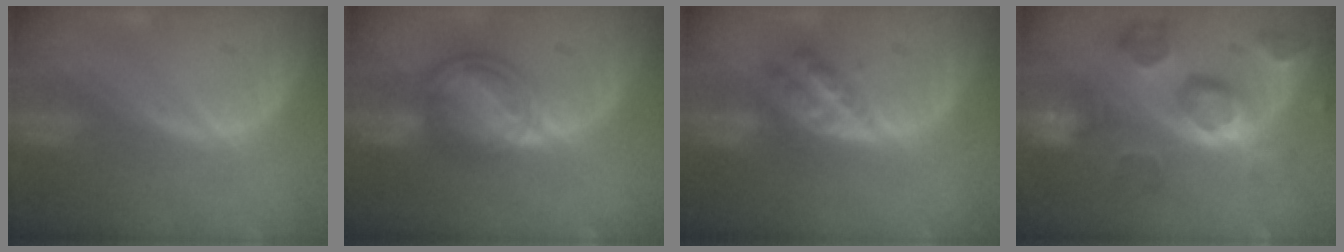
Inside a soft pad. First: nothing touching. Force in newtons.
{"total": 8.0, "press": 6.9, "slide": 4.0}
{"total": 5.9, "press": 5.1, "slide": 2.8}
{"total": 11.2, "press": 10.0, "slide": 5.2}